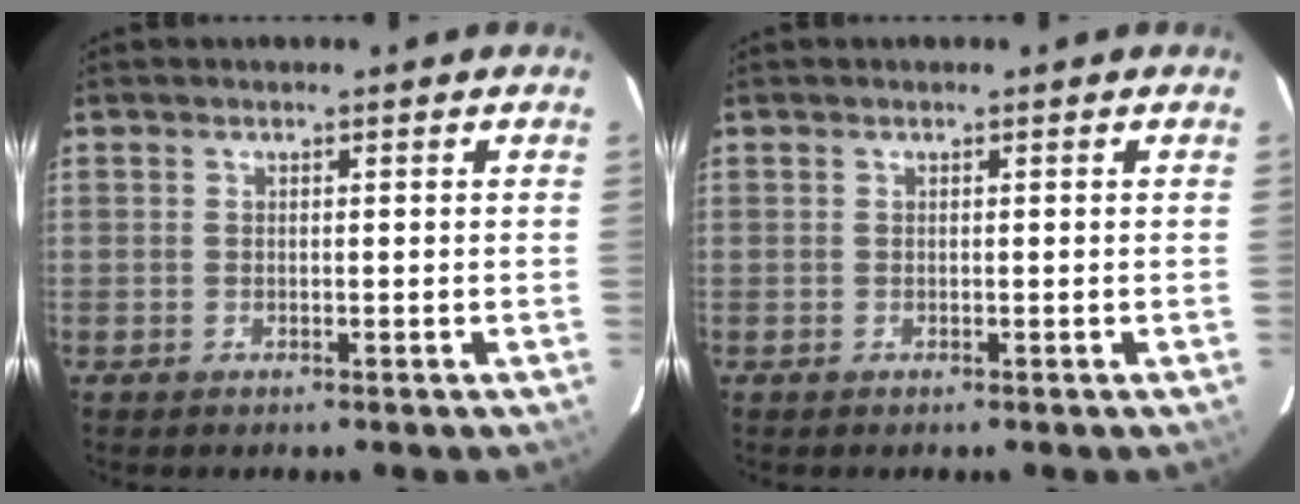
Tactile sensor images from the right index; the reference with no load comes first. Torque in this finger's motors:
{"motor_torque": [0.00, 0.00, 0.00, 0.00]}